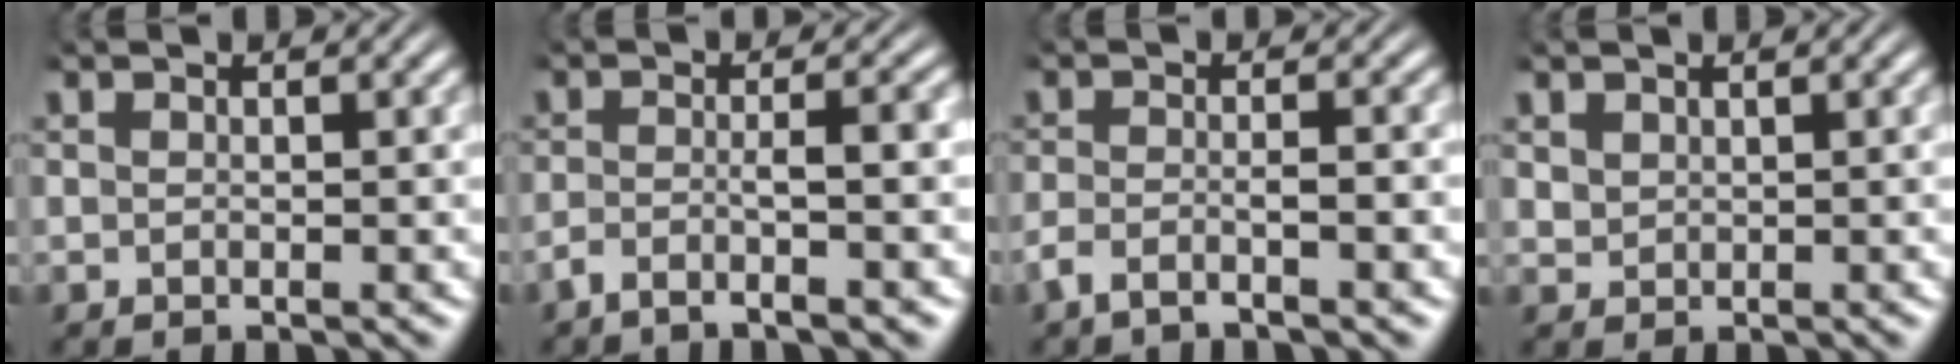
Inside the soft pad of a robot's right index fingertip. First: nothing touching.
{"total": 3.1, "force": [-2.3, 0.2, 2.0], "torque": [-0.032, -0.010, -0.037]}
{"total": 2.7, "force": [-2.3, 0.8, 1.2], "torque": [-0.028, -0.012, -0.037]}
{"total": 1.1, "force": [0.9, 0.7, 0.1], "torque": [-0.006, -0.006, 0.028]}